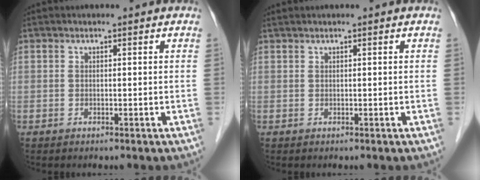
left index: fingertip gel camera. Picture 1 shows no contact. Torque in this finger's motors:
{"motor_torque": [0.03, 0.09, -0.02, -0.01]}